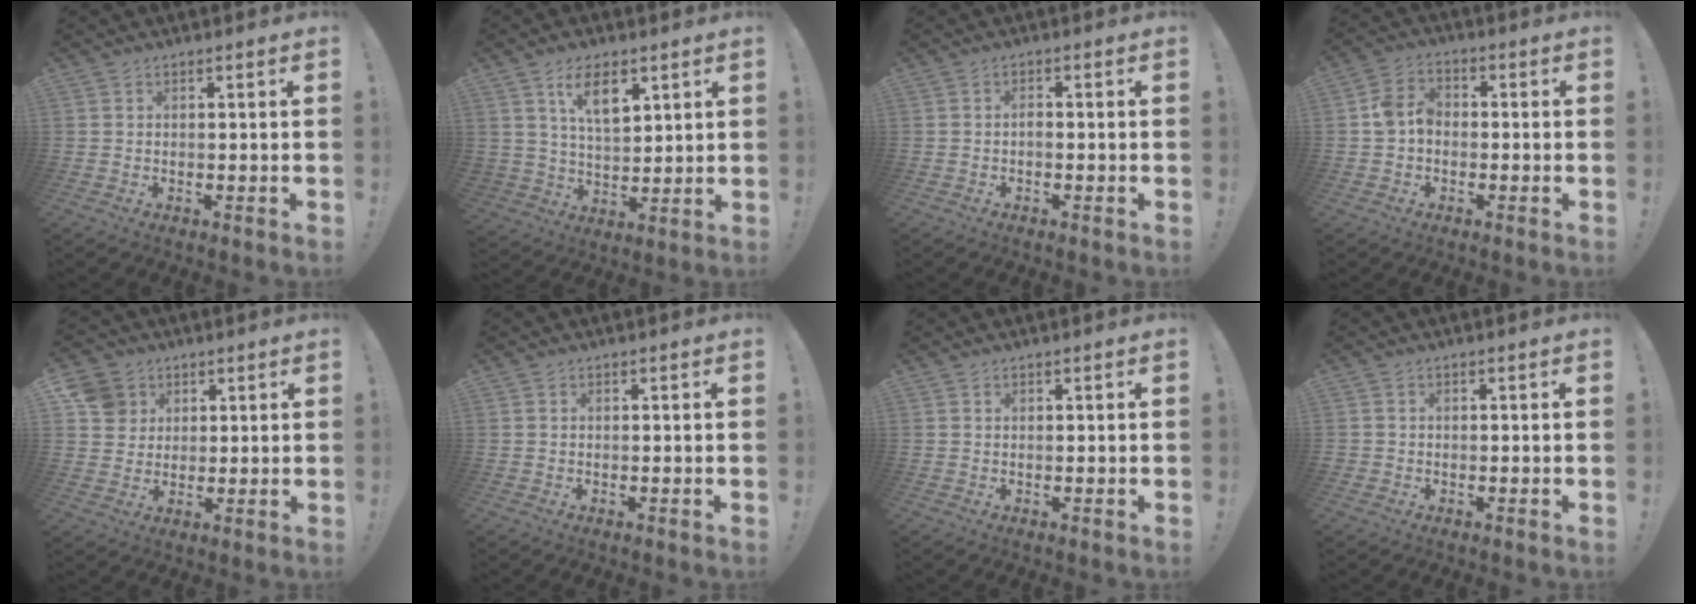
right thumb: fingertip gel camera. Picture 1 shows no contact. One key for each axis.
{"total": 10.0, "fx": 5.8, "fy": 5.7, "fz": 5.8, "tx": -0.096, "ty": -0.023, "tz": 0.108}
{"total": 1.2, "fx": -0.8, "fy": 0.5, "fz": 0.8, "tx": -0.022, "ty": 0.005, "tz": -0.013}
{"total": 7.2, "fx": -0.7, "fy": 5.5, "fz": 4.6, "tx": -0.089, "ty": 0.023, "tz": -0.007}
{"total": 8.1, "fx": 3.0, "fy": 7.3, "fz": 1.8, "tx": -0.025, "ty": -0.011, "tz": 0.063}
{"total": 0.0}
{"total": 0.0}
{"total": 1.1, "fx": -0.4, "fy": 1.1, "fz": 0.2, "tx": -0.010, "ty": 0.006, "tz": -0.006}